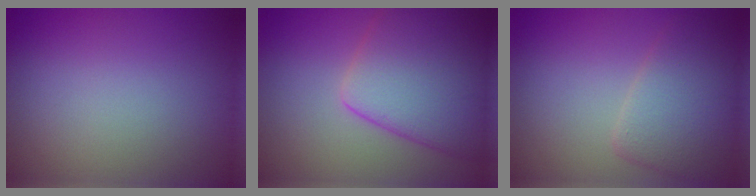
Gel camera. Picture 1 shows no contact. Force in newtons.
{"total": 9.6, "press": 9.6, "slide": 0.6}
{"total": 5.1, "press": 5.0, "slide": 0.5}